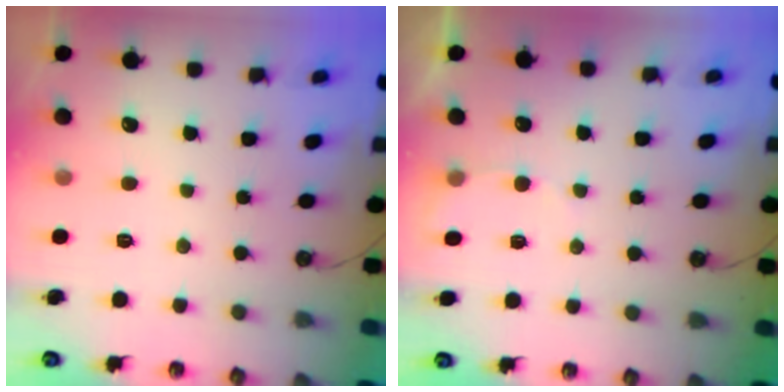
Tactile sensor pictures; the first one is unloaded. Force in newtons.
{"total": 3.6, "press": 3.6, "slide": 0.3}